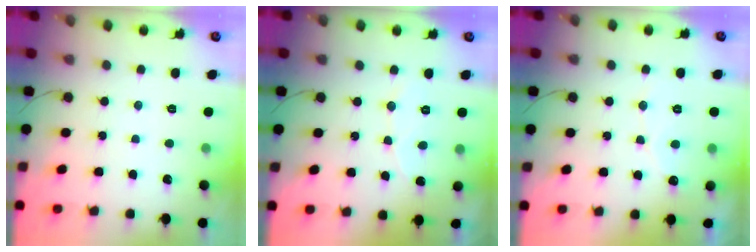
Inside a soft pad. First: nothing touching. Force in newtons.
{"total": 6.5, "press": 6.5, "slide": 0.6}
{"total": 4.7, "press": 4.7, "slide": 0.4}